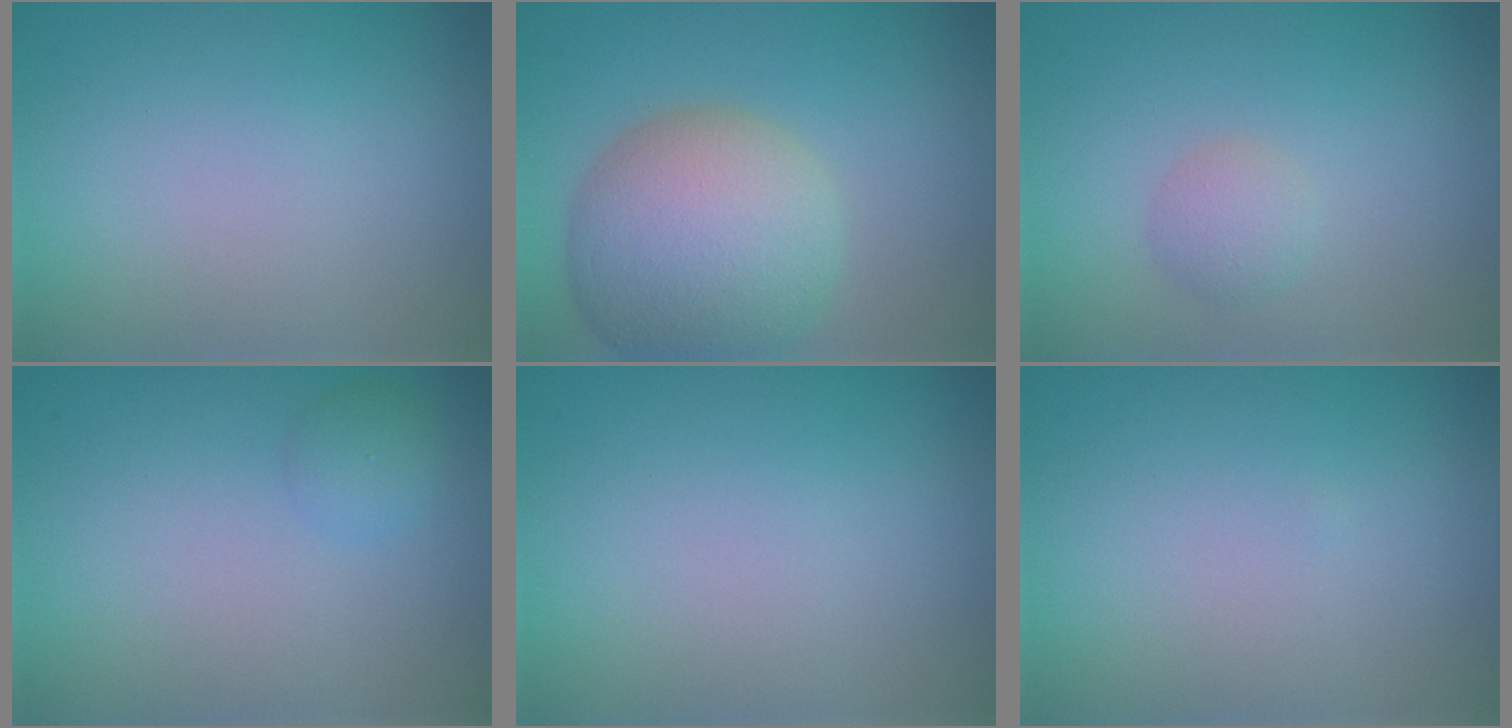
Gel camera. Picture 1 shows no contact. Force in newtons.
{"total": 10.5, "press": 10.4, "slide": 0.7}
{"total": 1.7, "press": 1.7, "slide": 0.0}
{"total": 1.3, "press": 1.2, "slide": 0.1}
{"total": 0.0}
{"total": 0.0}